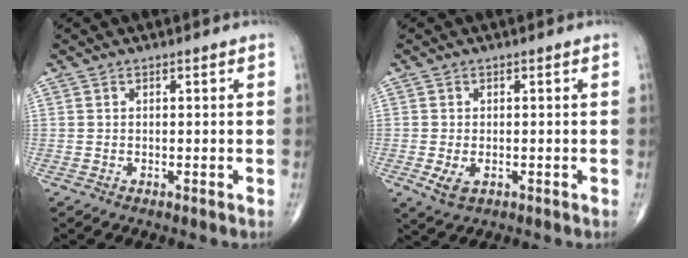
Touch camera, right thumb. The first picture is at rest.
{"total": 3.1, "force": [-0.9, 1.8, 2.4], "torque": [-0.047, -0.004, -0.012]}